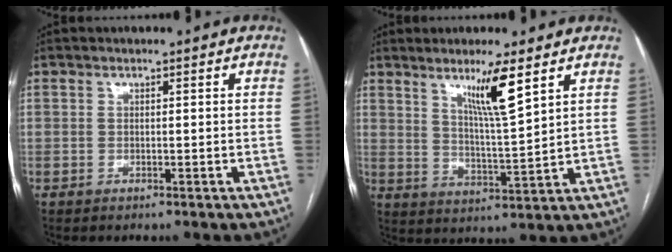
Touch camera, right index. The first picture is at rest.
{"total": 8.4, "force": [5.0, -0.2, 6.8], "torque": [-0.122, -0.017, 0.089]}